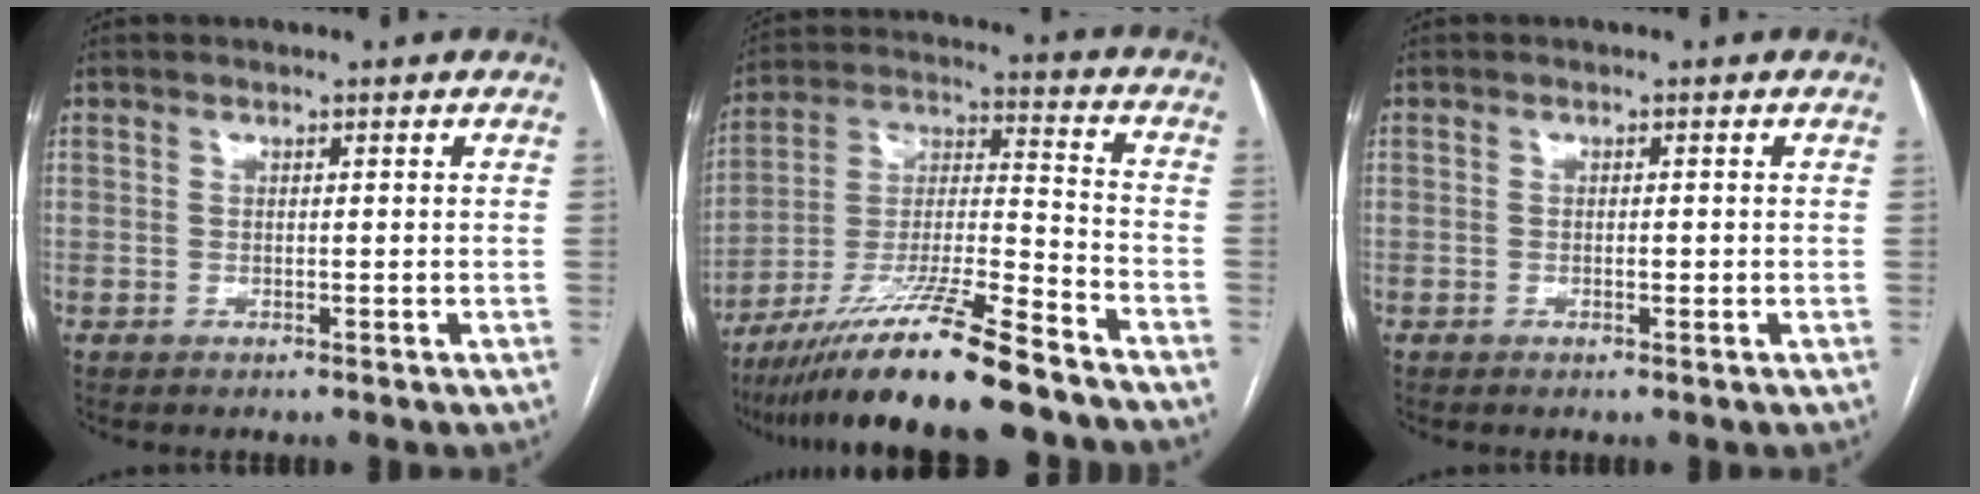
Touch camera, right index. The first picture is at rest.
{"total": 18.7, "force": [-14.5, 0.8, 11.8], "torque": [-0.233, -0.025, -0.260]}
{"total": 0.8, "force": [-0.1, 0.4, 0.7], "torque": [-0.012, 0.000, -0.002]}